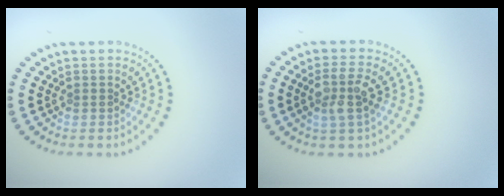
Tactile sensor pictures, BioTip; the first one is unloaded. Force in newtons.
{"total": 2.9, "press": 2.6, "slide": 1.2}